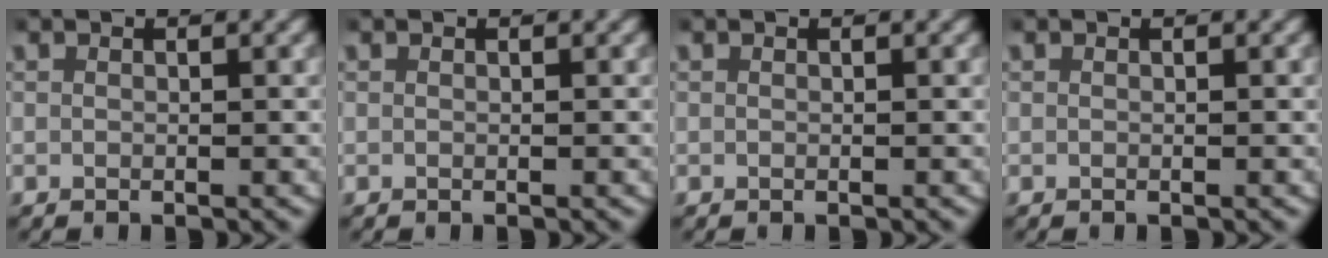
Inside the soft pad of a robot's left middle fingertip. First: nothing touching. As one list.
[{"total": 0.0}, {"total": 0.0}, {"total": 0.0}]